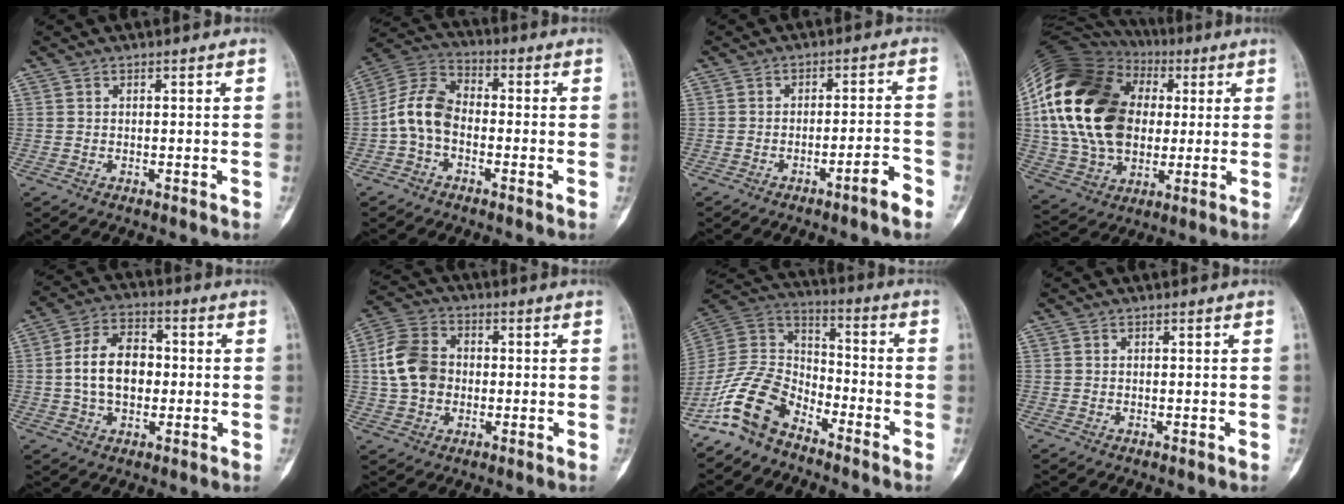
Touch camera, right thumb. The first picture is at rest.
{"total": 9.5, "force": [-2.2, 6.3, 6.7], "torque": [-0.122, 0.034, -0.058]}
{"total": 5.0, "force": [-3.3, 0.3, 3.8], "torque": [-0.059, 0.032, -0.049]}
{"total": 27.0, "force": [3.4, 19.4, 18.5], "torque": [-0.349, 0.017, 0.067]}
{"total": 11.0, "force": [-0.4, 7.4, 8.1], "torque": [-0.126, 0.022, -0.014]}
{"total": 10.3, "force": [-0.1, 8.1, 6.3], "torque": [-0.106, 0.020, -0.010]}
{"total": 12.8, "force": [-9.0, 7.0, 5.9], "torque": [-0.103, 0.083, -0.187]}
{"total": 0.0}